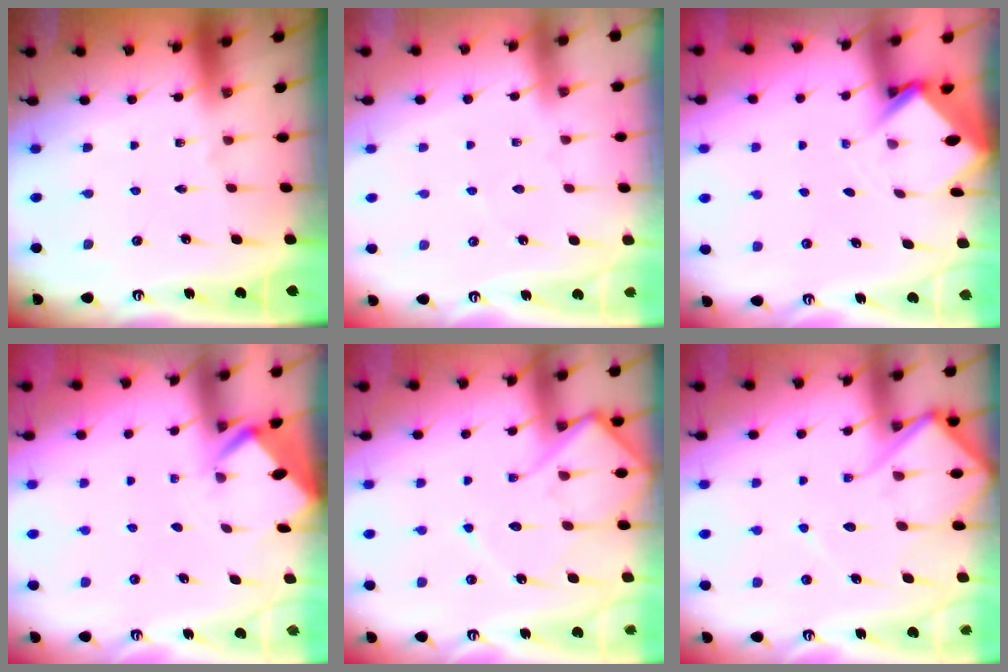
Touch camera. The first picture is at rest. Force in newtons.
{"total": 2.4, "press": 2.4, "slide": 0.3}
{"total": 2.9, "press": 2.9, "slide": 0.2}
{"total": 2.8, "press": 2.8, "slide": 0.2}
{"total": 11.8, "press": 11.8, "slide": 1.1}
{"total": 10.3, "press": 10.2, "slide": 1.0}